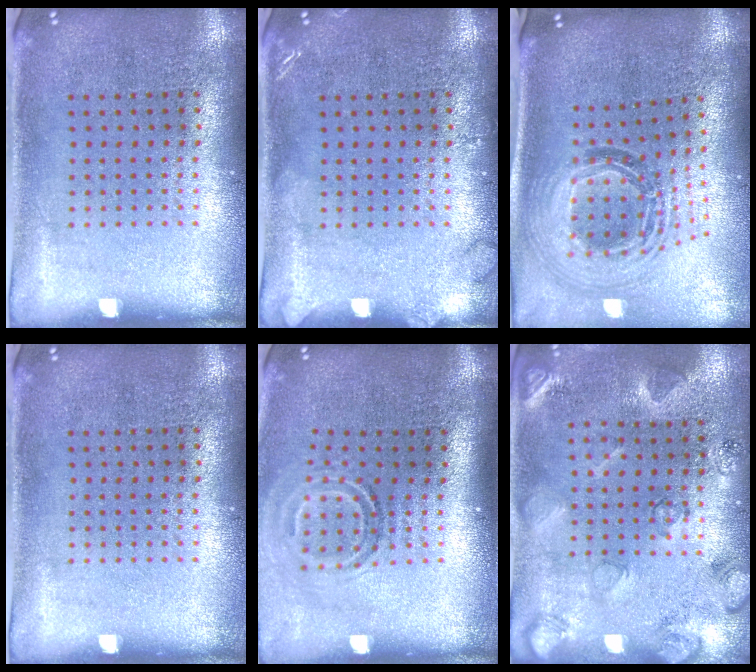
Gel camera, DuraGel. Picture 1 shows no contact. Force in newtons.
{"total": 1.3, "press": 1.3, "slide": 0.2}
{"total": 1.6, "press": 1.4, "slide": 0.8}
{"total": 0.0}
{"total": 1.7, "press": 1.1, "slide": 1.3}
{"total": 2.1, "press": 2.1, "slide": 0.5}